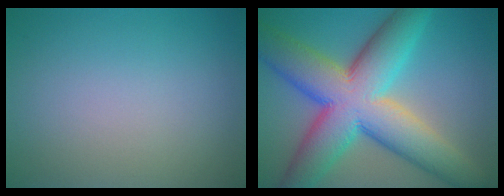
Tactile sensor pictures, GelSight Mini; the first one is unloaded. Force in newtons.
{"total": 13.6, "press": 13.6, "slide": 0.6}